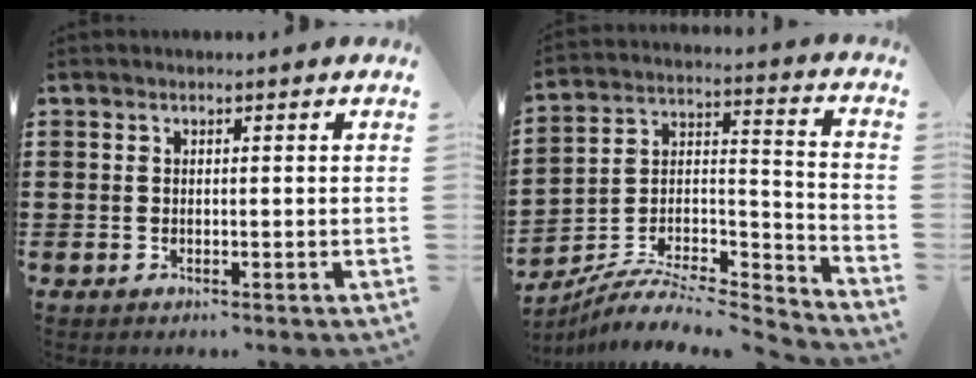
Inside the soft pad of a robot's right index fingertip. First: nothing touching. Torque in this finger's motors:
{"motor_torque": [-0.12, 2.00, -0.87, -0.21]}